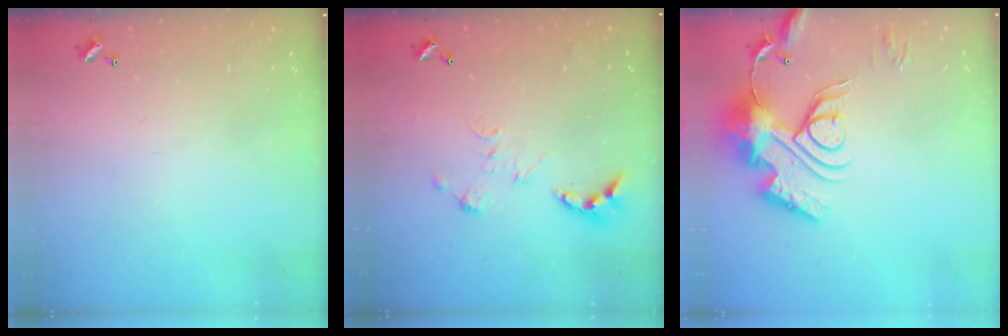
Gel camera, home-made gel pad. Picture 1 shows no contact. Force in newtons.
{"total": 0.0}
{"total": 18.4, "press": 18.3, "slide": 1.8}